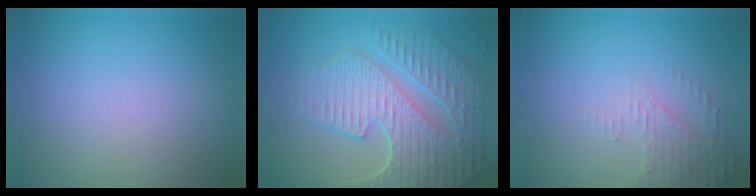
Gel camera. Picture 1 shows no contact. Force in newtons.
{"total": 9.3, "press": 6.2, "slide": 6.9}
{"total": 2.2, "press": 2.1, "slide": 0.5}